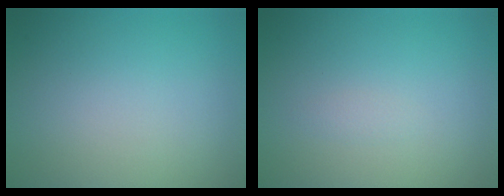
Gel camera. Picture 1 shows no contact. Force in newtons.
{"total": 0.6, "press": 0.6, "slide": 0.1}